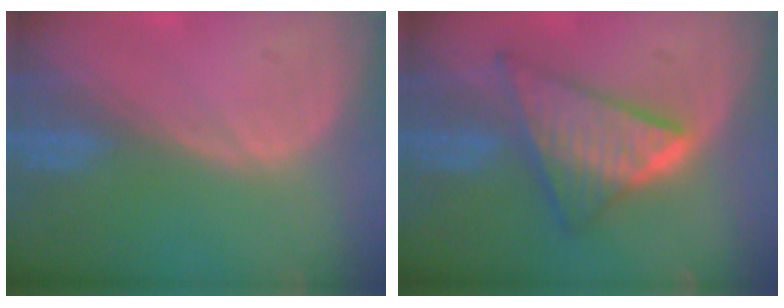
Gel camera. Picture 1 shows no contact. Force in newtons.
{"total": 9.0, "press": 9.0, "slide": 0.7}